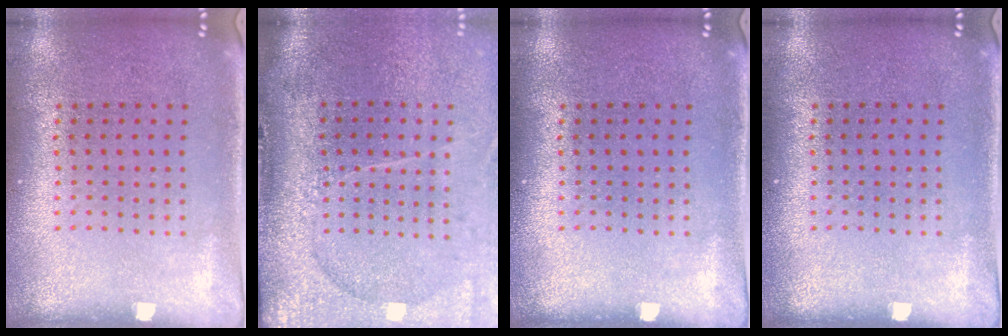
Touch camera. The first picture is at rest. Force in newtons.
{"total": 4.4, "press": 3.6, "slide": 2.6}
{"total": 0.0}
{"total": 0.0}